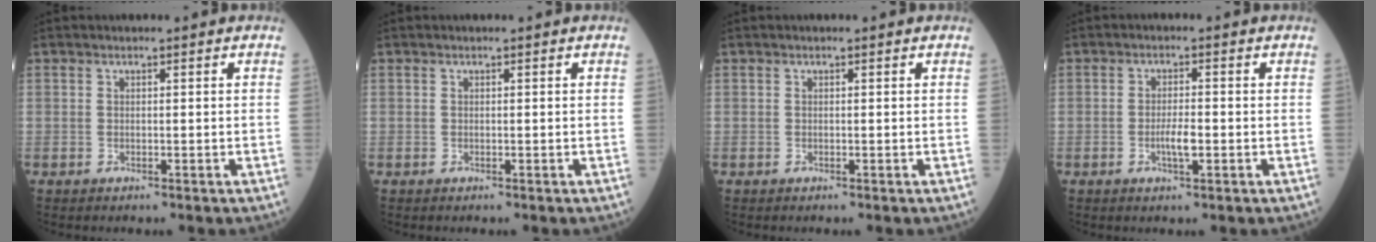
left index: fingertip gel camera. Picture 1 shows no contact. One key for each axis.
{"total": 0.0}
{"total": 0.0}
{"total": 2.9, "fx": -0.8, "fy": 0.5, "fz": 2.7, "tx": -0.055, "ty": -0.001, "tz": -0.012}